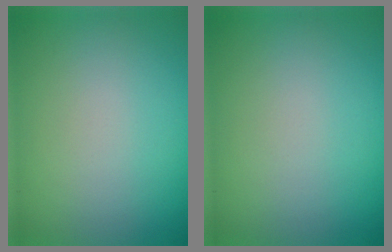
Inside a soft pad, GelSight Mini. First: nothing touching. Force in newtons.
{"total": 0.0}